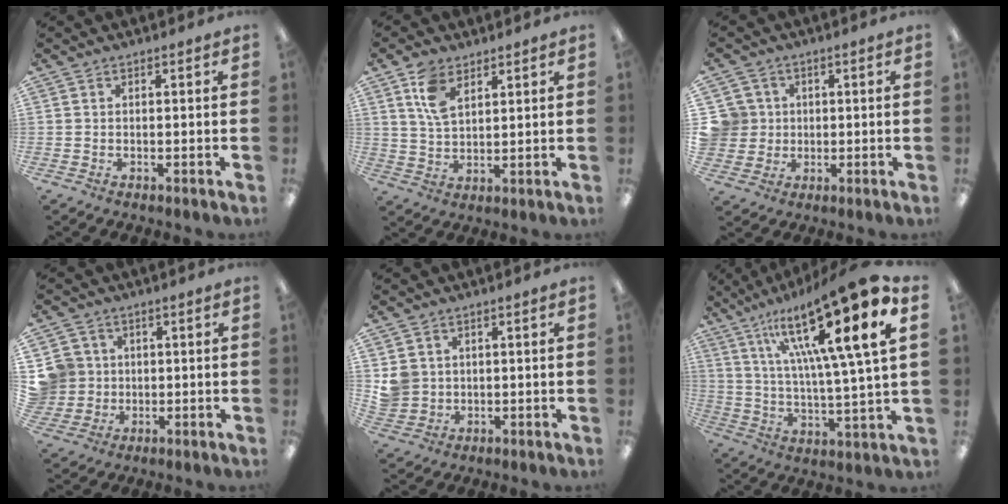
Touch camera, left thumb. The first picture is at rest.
{"total": 8.0, "force": [4.6, 4.3, 5.0], "torque": [-0.101, -0.005, 0.086]}
{"total": 7.1, "force": [1.2, 7.0, 0.6], "torque": [-0.028, 0.007, 0.029]}
{"total": 7.4, "force": [1.2, 7.3, 0.7], "torque": [-0.031, 0.008, 0.030]}
{"total": 4.6, "force": [1.3, 4.4, 0.7], "torque": [-0.018, 0.008, 0.027]}
{"total": 21.3, "force": [12.6, 3.0, 16.9], "torque": [-0.293, -0.080, 0.192]}